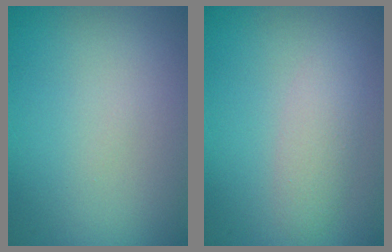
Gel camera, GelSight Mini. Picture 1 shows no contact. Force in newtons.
{"total": 2.2, "press": 2.2, "slide": 0.1}